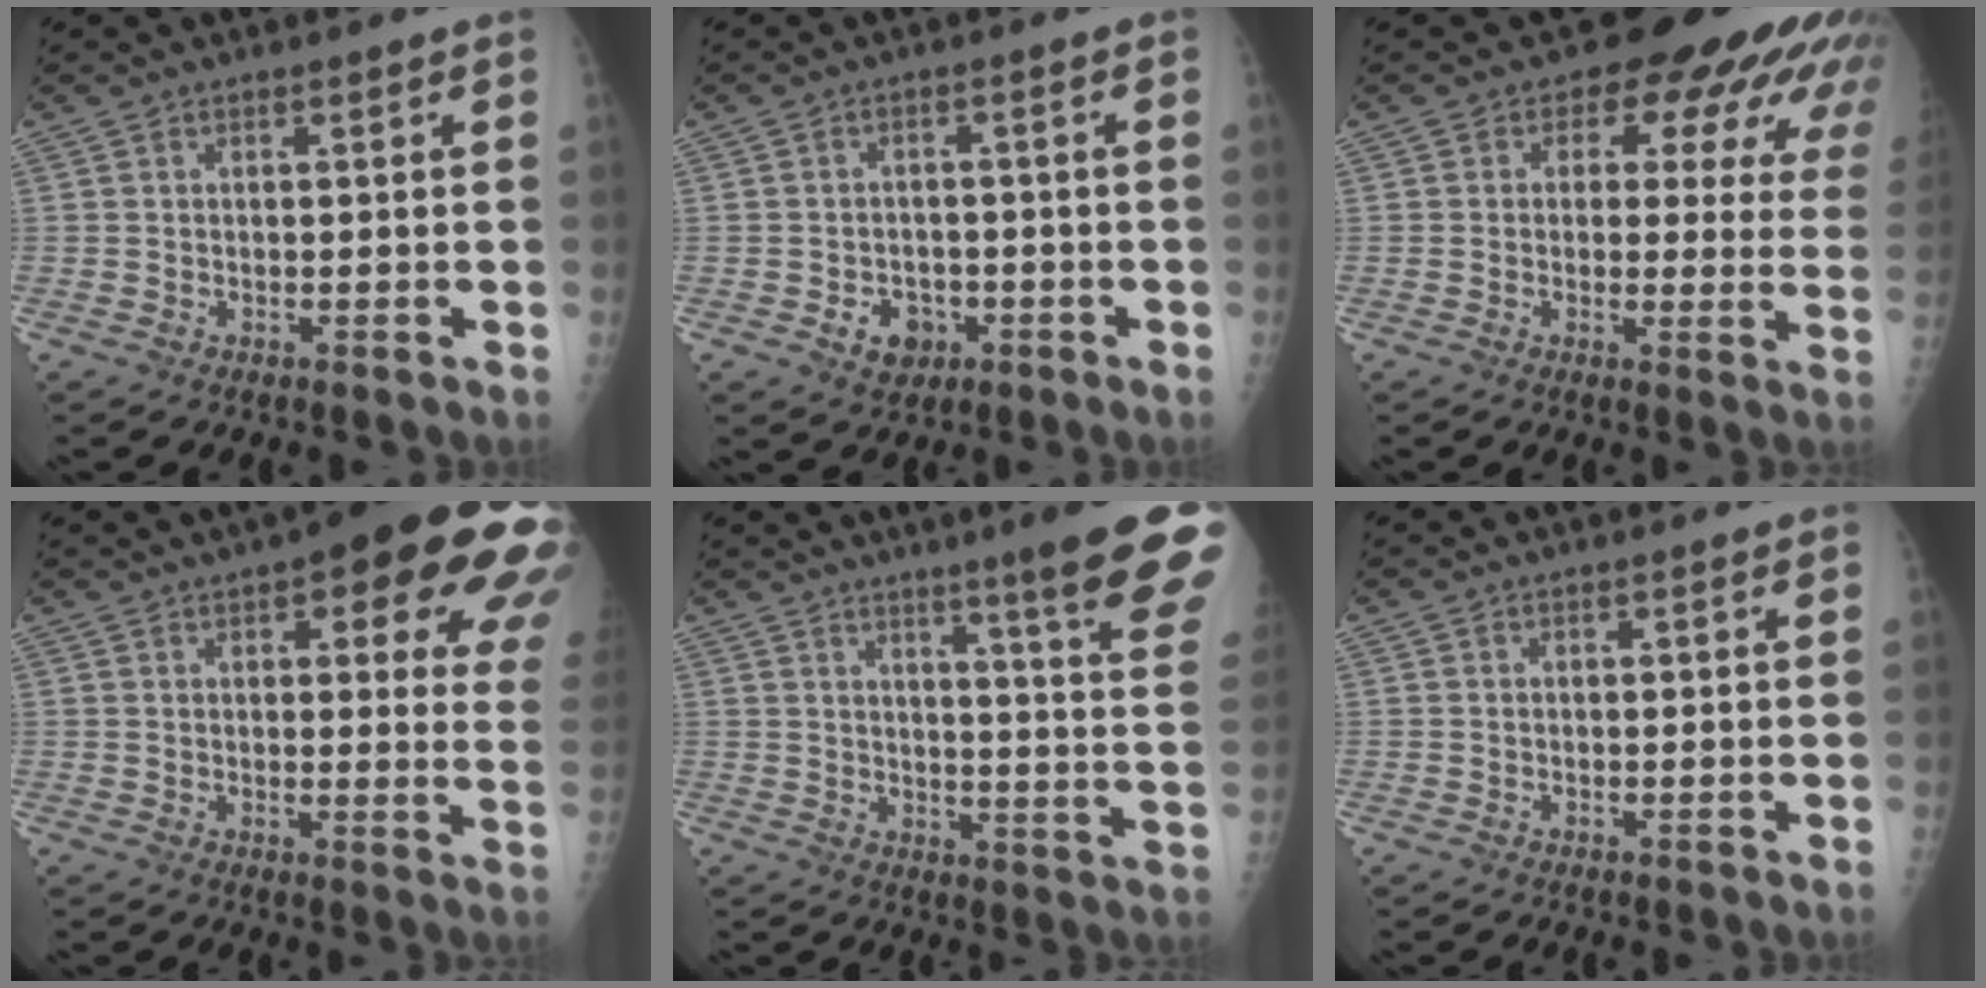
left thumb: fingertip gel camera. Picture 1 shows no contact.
{"total": 5.0, "force": [-2.0, 4.0, 2.3], "torque": [-0.014, 0.013, -0.023]}
{"total": 15.7, "force": [8.2, 8.9, 10.1], "torque": [-0.070, -0.019, 0.073]}
{"total": 21.6, "force": [10.6, 7.1, 17.4], "torque": [-0.168, -0.018, 0.118]}
{"total": 18.1, "force": [12.4, 0.6, 13.2], "torque": [-0.147, -0.073, 0.153]}
{"total": 0.0}